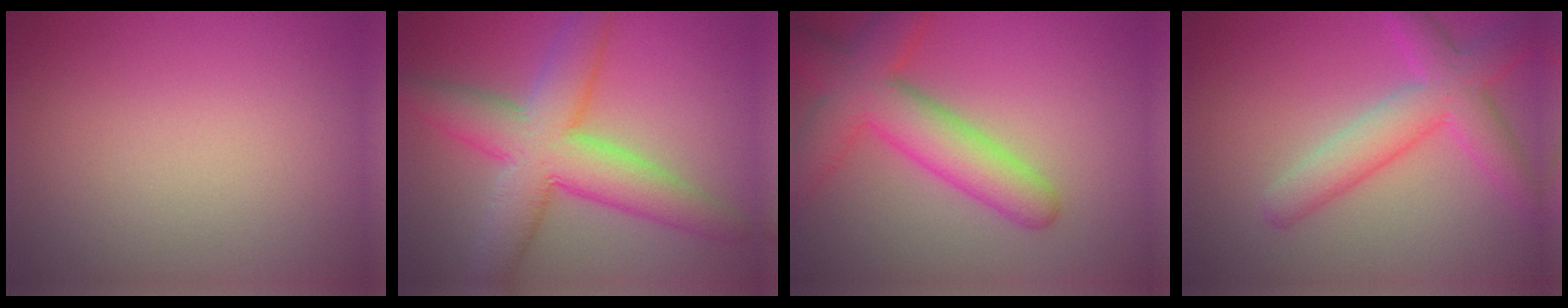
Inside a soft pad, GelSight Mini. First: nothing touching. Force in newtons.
{"total": 8.8, "press": 8.8, "slide": 0.2}
{"total": 7.0, "press": 7.0, "slide": 0.3}
{"total": 5.2, "press": 5.2, "slide": 0.1}